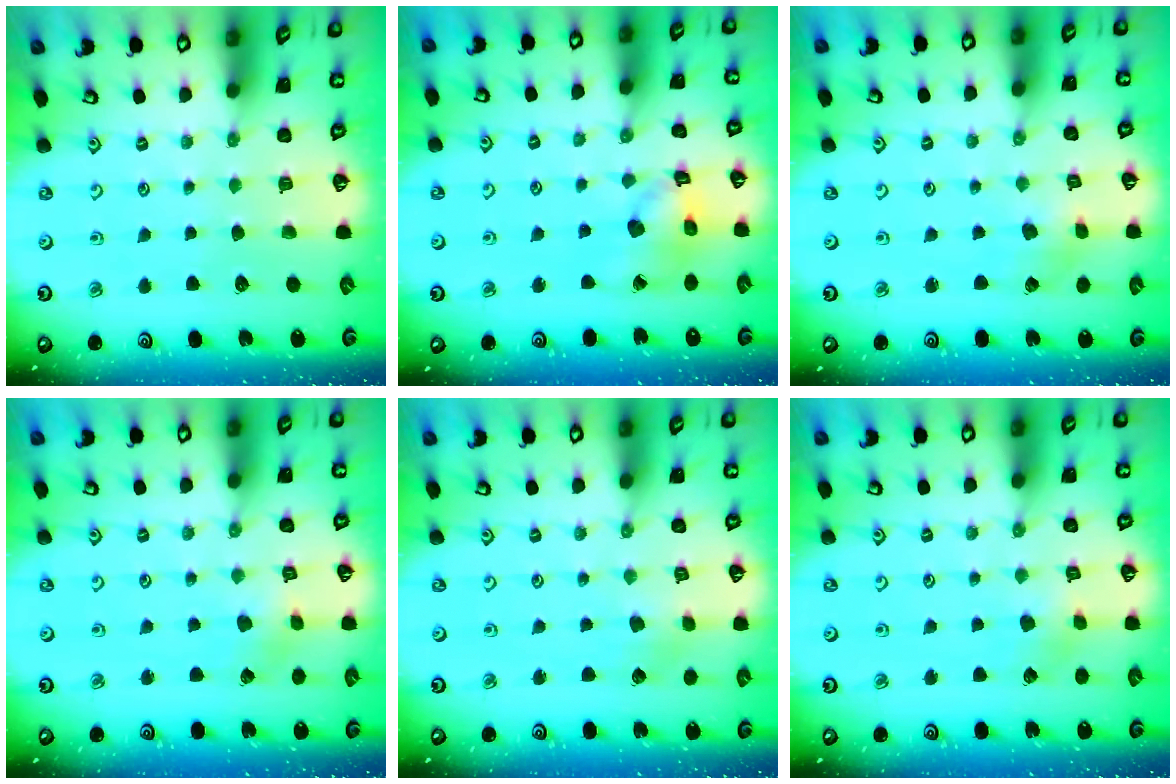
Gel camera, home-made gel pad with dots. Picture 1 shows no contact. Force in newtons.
{"total": 12.0, "press": 11.9, "slide": 1.5}
{"total": 2.5, "press": 2.4, "slide": 0.5}
{"total": 1.9, "press": 1.9, "slide": 0.1}
{"total": 1.4, "press": 1.4, "slide": 0.2}
{"total": 3.1, "press": 3.0, "slide": 0.6}